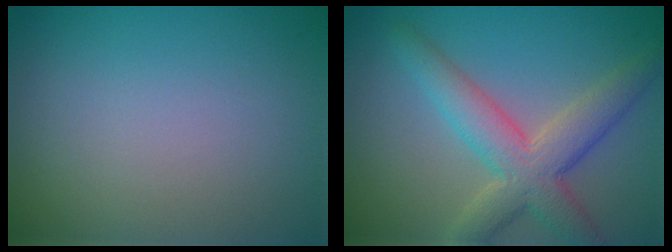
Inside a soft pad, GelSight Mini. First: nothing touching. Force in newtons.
{"total": 5.8, "press": 5.7, "slide": 0.6}